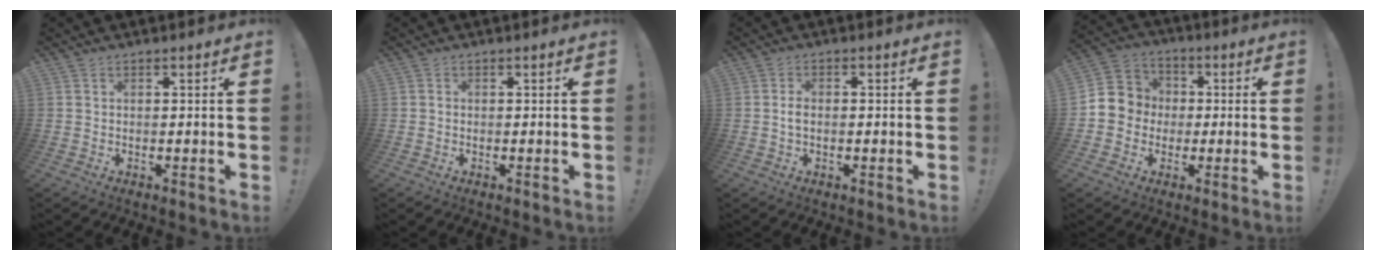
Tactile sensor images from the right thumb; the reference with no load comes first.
{"total": 0.5, "force": [-0.3, 0.4, 0.1], "torque": [-0.010, 0.005, -0.005]}
{"total": 2.2, "force": [-0.5, 1.2, 1.7], "torque": [-0.026, 0.004, -0.010]}
{"total": 8.4, "force": [-1.4, 8.1, 1.5], "torque": [-0.023, 0.018, -0.017]}